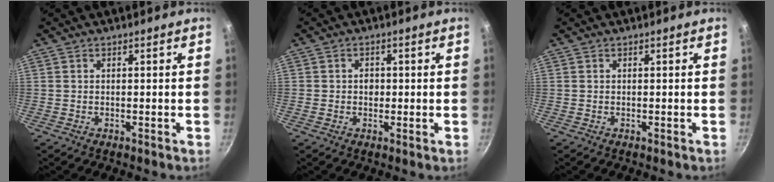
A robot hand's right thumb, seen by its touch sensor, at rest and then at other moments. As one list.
[{"total": 2.0, "force": [0.0, 1.8, 1.0], "torque": [-0.002, 0.003, -0.003]}, {"total": 0.0}]